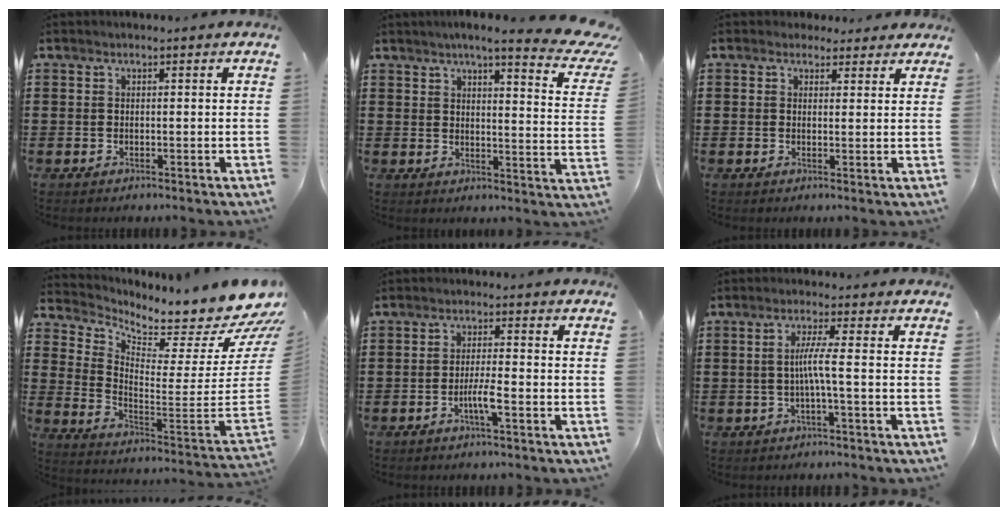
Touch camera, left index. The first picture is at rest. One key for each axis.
{"total": 6.6, "fx": 5.1, "fy": 0.4, "fz": 4.1, "tx": -0.083, "ty": -0.025, "tz": 0.081}
{"total": 2.7, "fx": 2.1, "fy": 1.7, "fz": 0.1, "tx": -0.003, "ty": 0.003, "tz": 0.038}
{"total": 5.9, "fx": 5.2, "fy": 0.9, "fz": 2.7, "tx": -0.060, "ty": -0.074, "tz": 0.077}
{"total": 3.5, "fx": -1.5, "fy": 0.2, "fz": 3.1, "tx": -0.062, "ty": -0.004, "tz": -0.031}
{"total": 3.9, "fx": -0.5, "fy": -0.5, "fz": 3.8, "tx": -0.072, "ty": -0.006, "tz": -0.014}